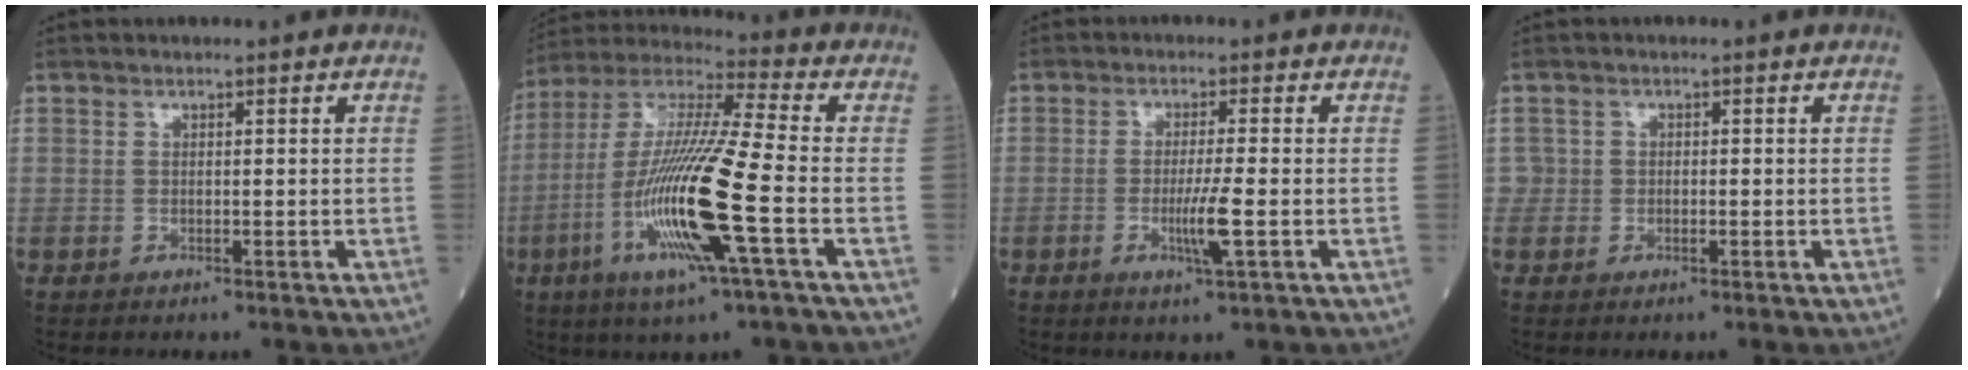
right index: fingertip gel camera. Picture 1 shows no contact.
{"total": 18.6, "force": [-5.5, 0.4, 17.8], "torque": [-0.371, -0.020, -0.112]}
{"total": 4.6, "force": [-1.3, -0.5, 4.4], "torque": [-0.084, -0.011, -0.024]}
{"total": 1.3, "force": [-0.2, 1.3, 0.1], "torque": [0.006, 0.005, -0.007]}